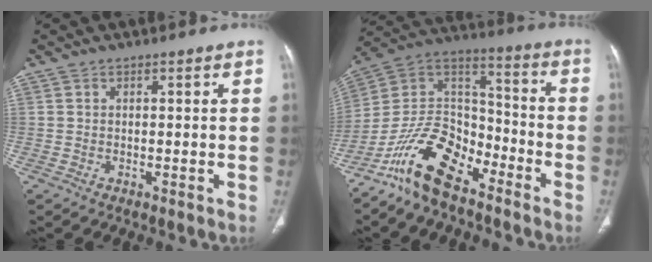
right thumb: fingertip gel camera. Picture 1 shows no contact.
{"total": 16.1, "force": [-11.0, 7.8, 8.8], "torque": [-0.141, 0.088, -0.212]}